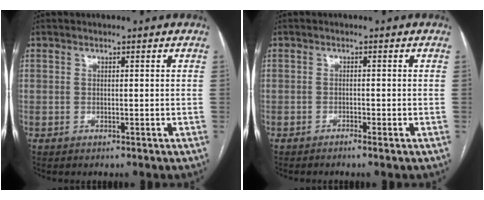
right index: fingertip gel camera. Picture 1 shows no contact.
{"total": 1.1, "force": [-0.8, -0.1, 0.7], "torque": [-0.014, 0.001, -0.015]}